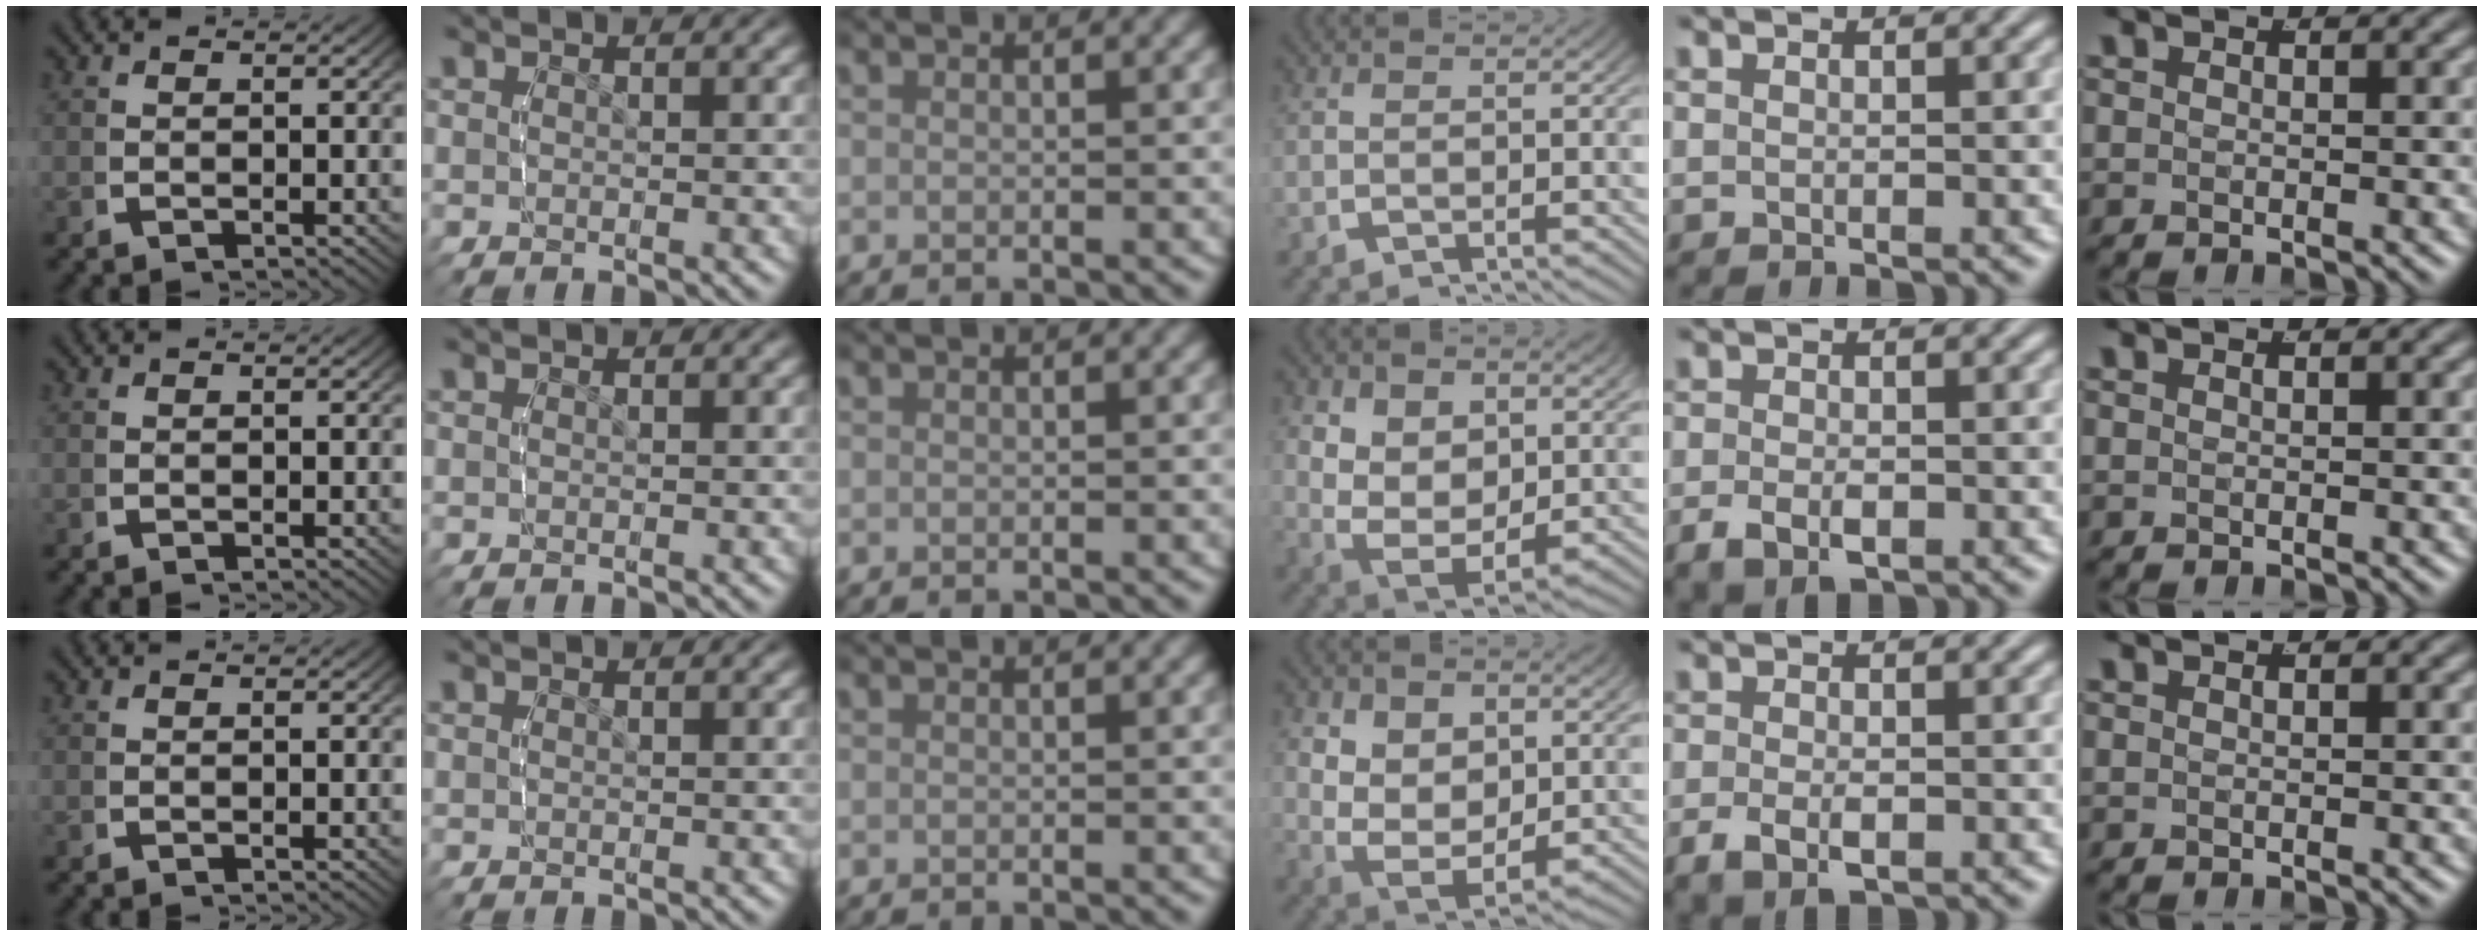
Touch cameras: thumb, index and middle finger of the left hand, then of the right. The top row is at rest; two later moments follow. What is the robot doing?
{"motion": "lift_and_place", "object": "air blower"}